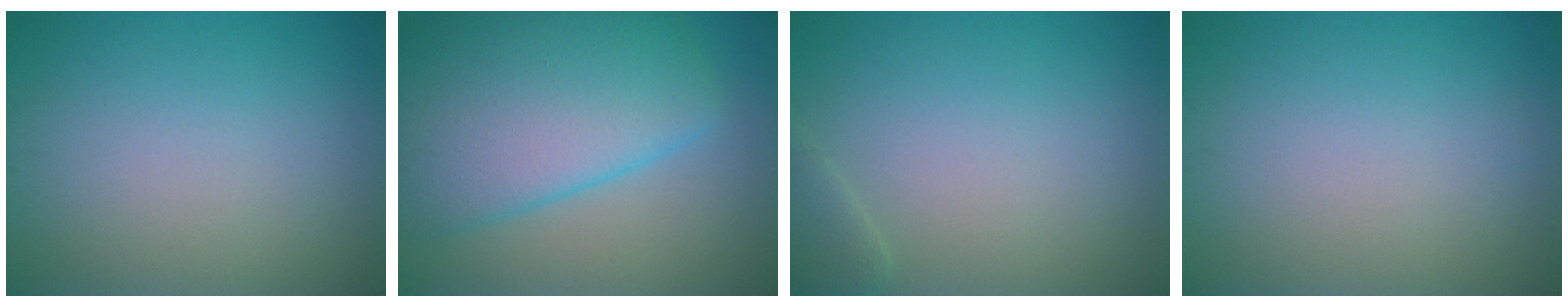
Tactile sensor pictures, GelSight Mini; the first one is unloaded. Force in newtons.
{"total": 10.6, "press": 10.5, "slide": 0.4}
{"total": 1.3, "press": 1.3, "slide": 0.0}
{"total": 0.0}